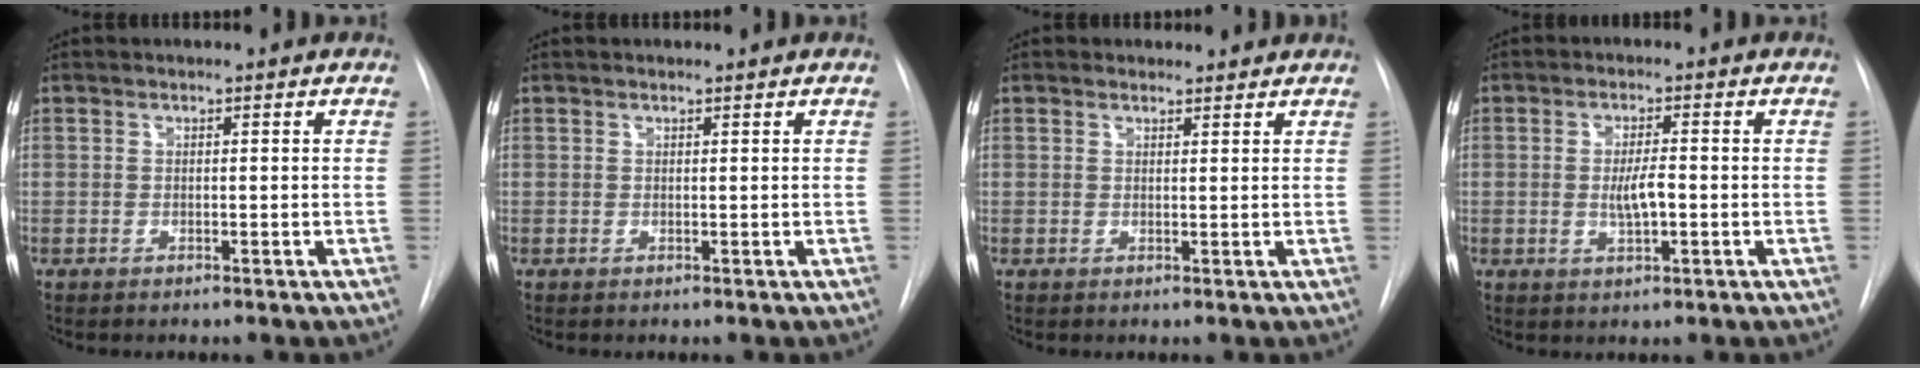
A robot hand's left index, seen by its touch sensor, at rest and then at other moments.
{"total": 0.6, "force": [0.6, 0.0, 0.1], "torque": [-0.004, 0.009, 0.013]}
{"total": 1.8, "force": [1.6, 0.8, -0.1], "torque": [0.000, 0.007, 0.018]}
{"total": 3.8, "force": [-0.5, 0.9, 3.7], "torque": [-0.069, -0.002, -0.006]}